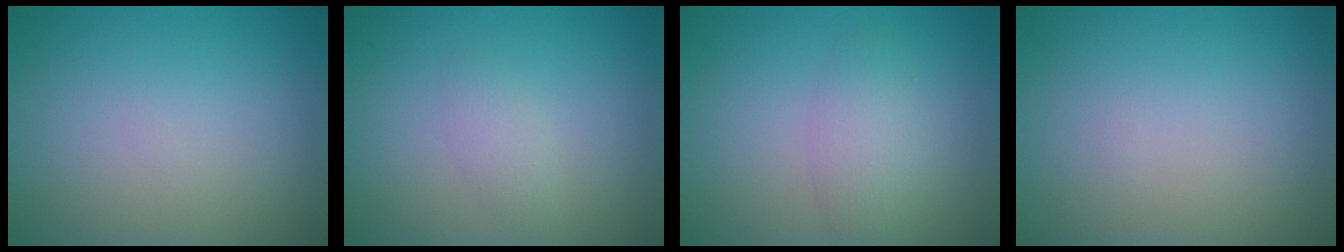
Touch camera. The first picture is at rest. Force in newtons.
{"total": 1.3, "press": 1.3, "slide": 0.0}
{"total": 2.7, "press": 2.7, "slide": 0.1}
{"total": 0.0}